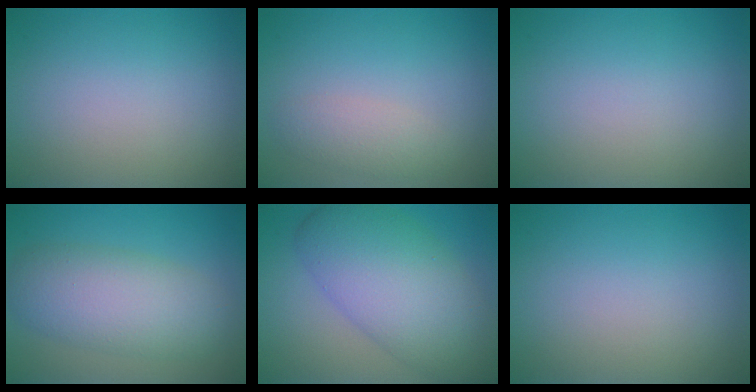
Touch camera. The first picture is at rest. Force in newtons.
{"total": 2.1, "press": 2.0, "slide": 0.1}
{"total": 0.0}
{"total": 6.4, "press": 6.4, "slide": 0.5}
{"total": 9.3, "press": 9.3, "slide": 0.1}
{"total": 0.0}